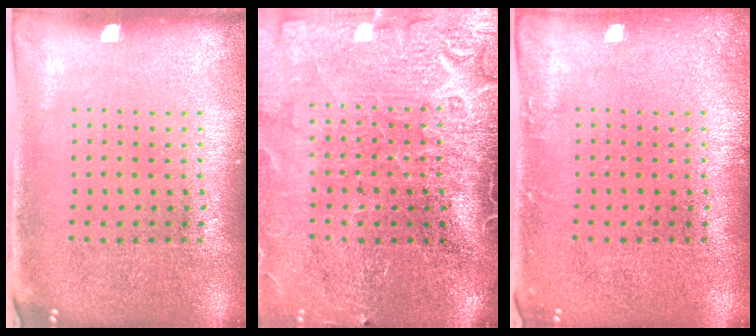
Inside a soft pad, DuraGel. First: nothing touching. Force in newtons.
{"total": 4.4, "press": 3.7, "slide": 2.4}
{"total": 0.7, "press": 0.7, "slide": 0.1}